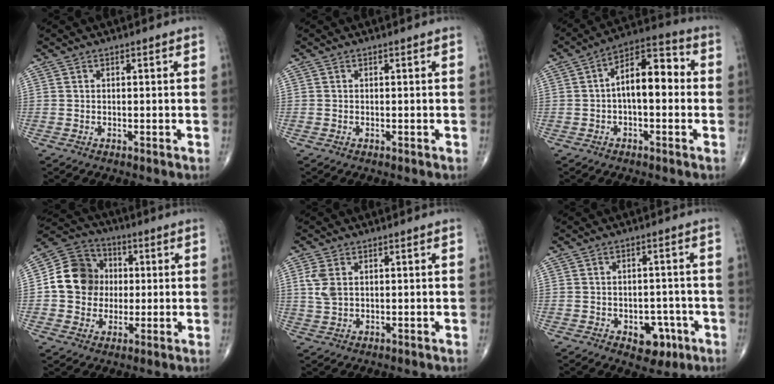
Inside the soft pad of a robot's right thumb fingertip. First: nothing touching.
{"total": 0.0}
{"total": 11.3, "force": [0.1, 5.6, 9.9], "torque": [-0.136, 0.041, -0.009]}
{"total": 12.4, "force": [0.5, 11.1, 5.5], "torque": [-0.072, 0.020, 0.002]}
{"total": 4.1, "force": [1.1, 2.5, 3.0], "torque": [-0.071, 0.001, 0.026]}
{"total": 6.6, "force": [-2.8, 4.3, 4.0], "torque": [-0.022, 0.018, -0.031]}